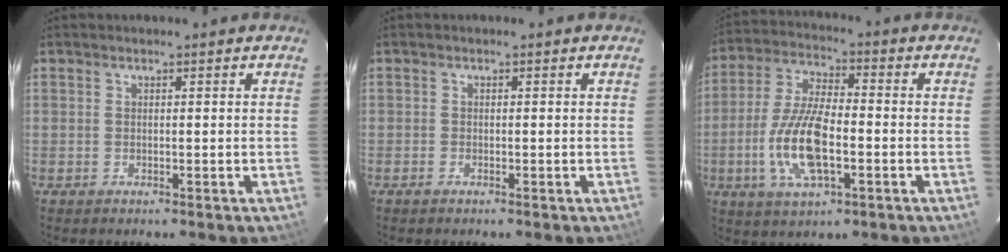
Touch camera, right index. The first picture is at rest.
{"total": 0.7, "force": [-0.6, 0.3, 0.2], "torque": [-0.005, -0.001, -0.012]}
{"total": 13.4, "force": [-3.6, 5.0, 11.9], "torque": [-0.251, -0.004, -0.068]}